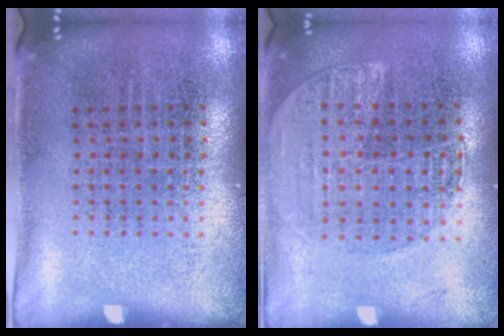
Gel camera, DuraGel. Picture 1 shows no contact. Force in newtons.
{"total": 1.3, "press": 1.3, "slide": 0.2}